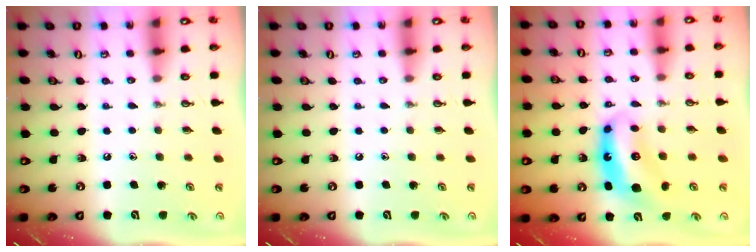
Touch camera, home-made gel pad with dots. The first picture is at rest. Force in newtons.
{"total": 0.0}
{"total": 7.9, "press": 7.9, "slide": 0.8}